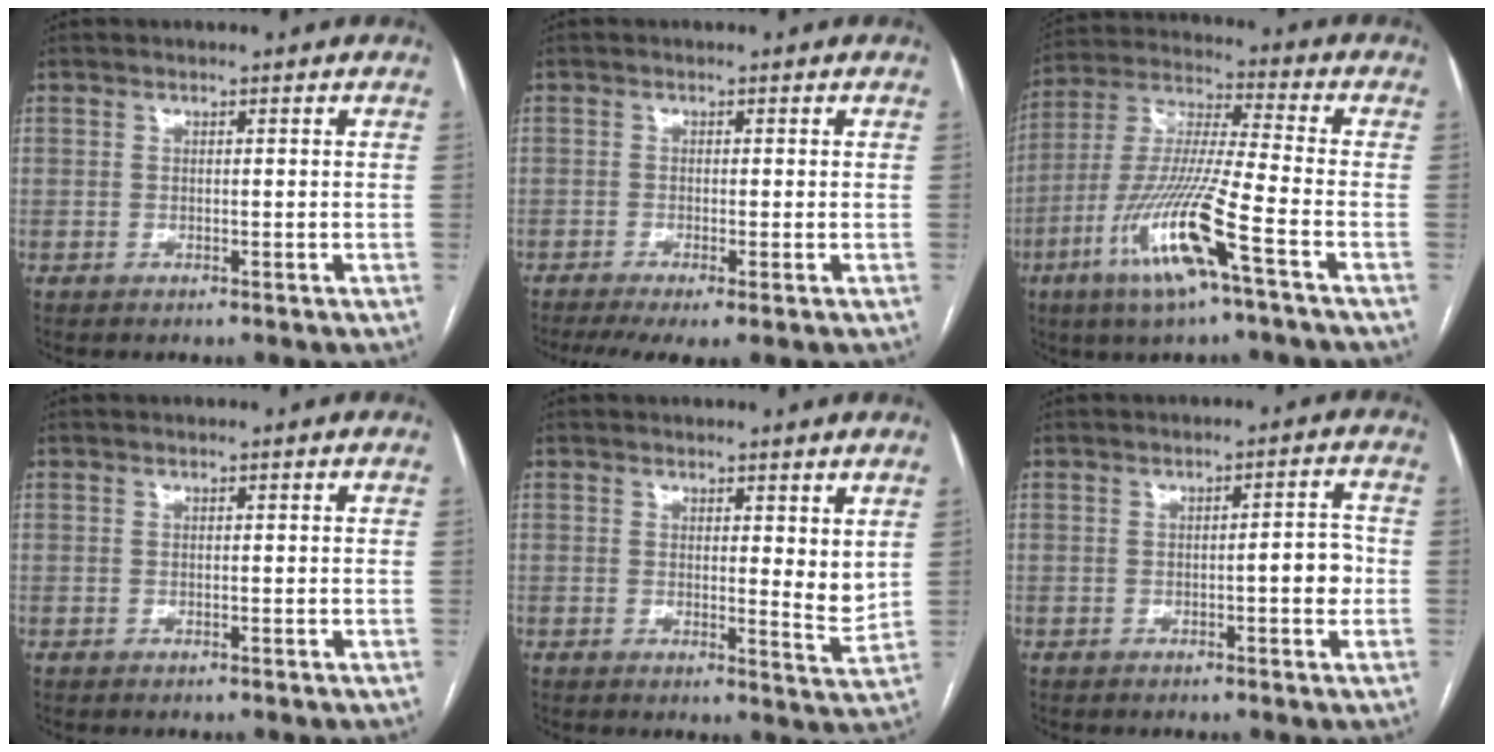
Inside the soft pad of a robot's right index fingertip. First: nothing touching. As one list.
[{"total": 5.4, "force": [-3.5, 0.9, 4.0], "torque": [-0.064, -0.013, -0.060]}, {"total": 15.3, "force": [-7.0, 0.1, 13.6], "torque": [-0.282, -0.017, -0.134]}, {"total": 0.0}, {"total": 4.1, "force": [2.0, 1.1, 3.4], "torque": [-0.044, -0.019, 0.029]}, {"total": 3.8, "force": [-0.7, 0.8, 3.7], "torque": [-0.043, 0.006, -0.011]}]